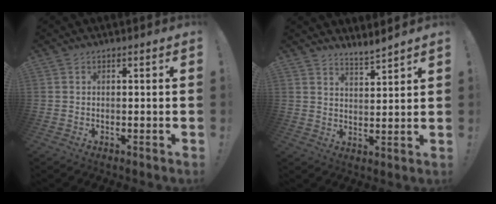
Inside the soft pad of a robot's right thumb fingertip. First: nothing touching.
{"total": 5.0, "force": [4.8, 0.6, 1.1], "torque": [-0.009, -0.035, 0.086]}